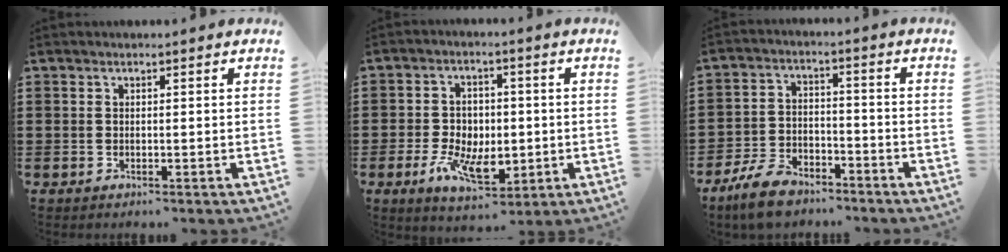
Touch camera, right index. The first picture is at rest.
{"total": 7.4, "force": [-2.0, 4.8, 5.3], "torque": [-0.115, 0.009, -0.038]}
{"total": 7.1, "force": [-5.8, 2.9, 2.9], "torque": [-0.070, 0.018, -0.114]}